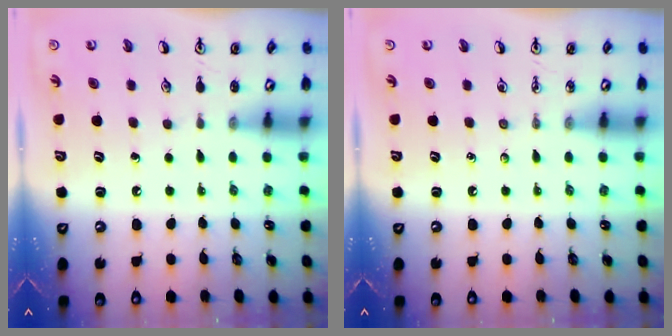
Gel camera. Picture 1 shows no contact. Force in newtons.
{"total": 0.0}